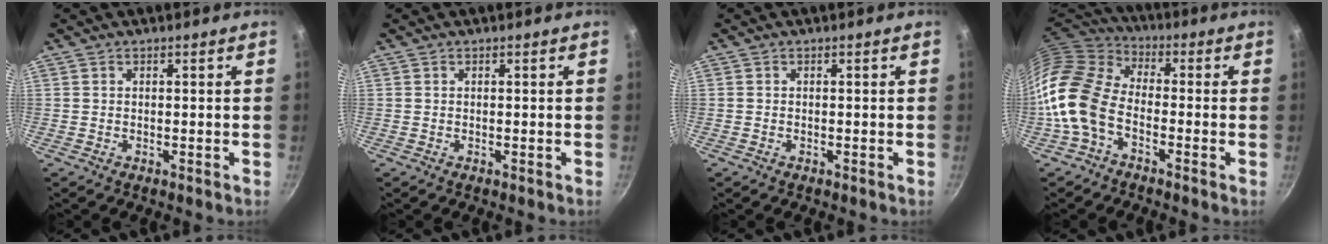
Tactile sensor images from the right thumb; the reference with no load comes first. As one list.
[{"total": 0.0}, {"total": 0.0}, {"total": 14.3, "force": [-4.9, 9.1, 9.8], "torque": [-0.179, 0.050, -0.125]}]